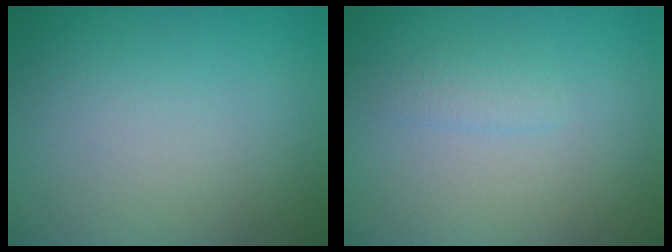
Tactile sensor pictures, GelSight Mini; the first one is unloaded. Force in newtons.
{"total": 1.0, "press": 1.0, "slide": 0.1}